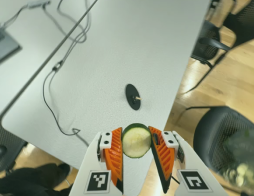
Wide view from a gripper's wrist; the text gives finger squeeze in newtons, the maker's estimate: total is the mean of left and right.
{"total": 12.5, "left": 13.1, "right": 11.9}